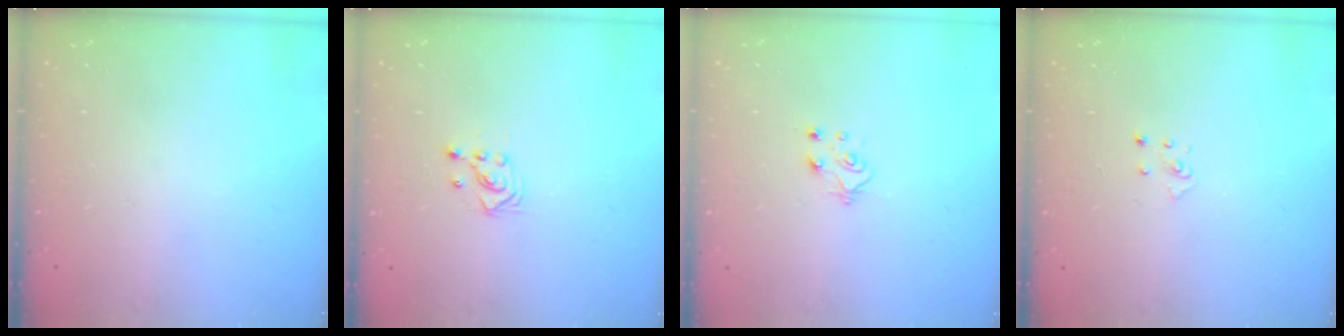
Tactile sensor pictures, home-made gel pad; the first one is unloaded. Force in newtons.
{"total": 2.9, "press": 2.9, "slide": 0.3}
{"total": 6.1, "press": 6.1, "slide": 0.7}
{"total": 2.8, "press": 2.8, "slide": 0.3}